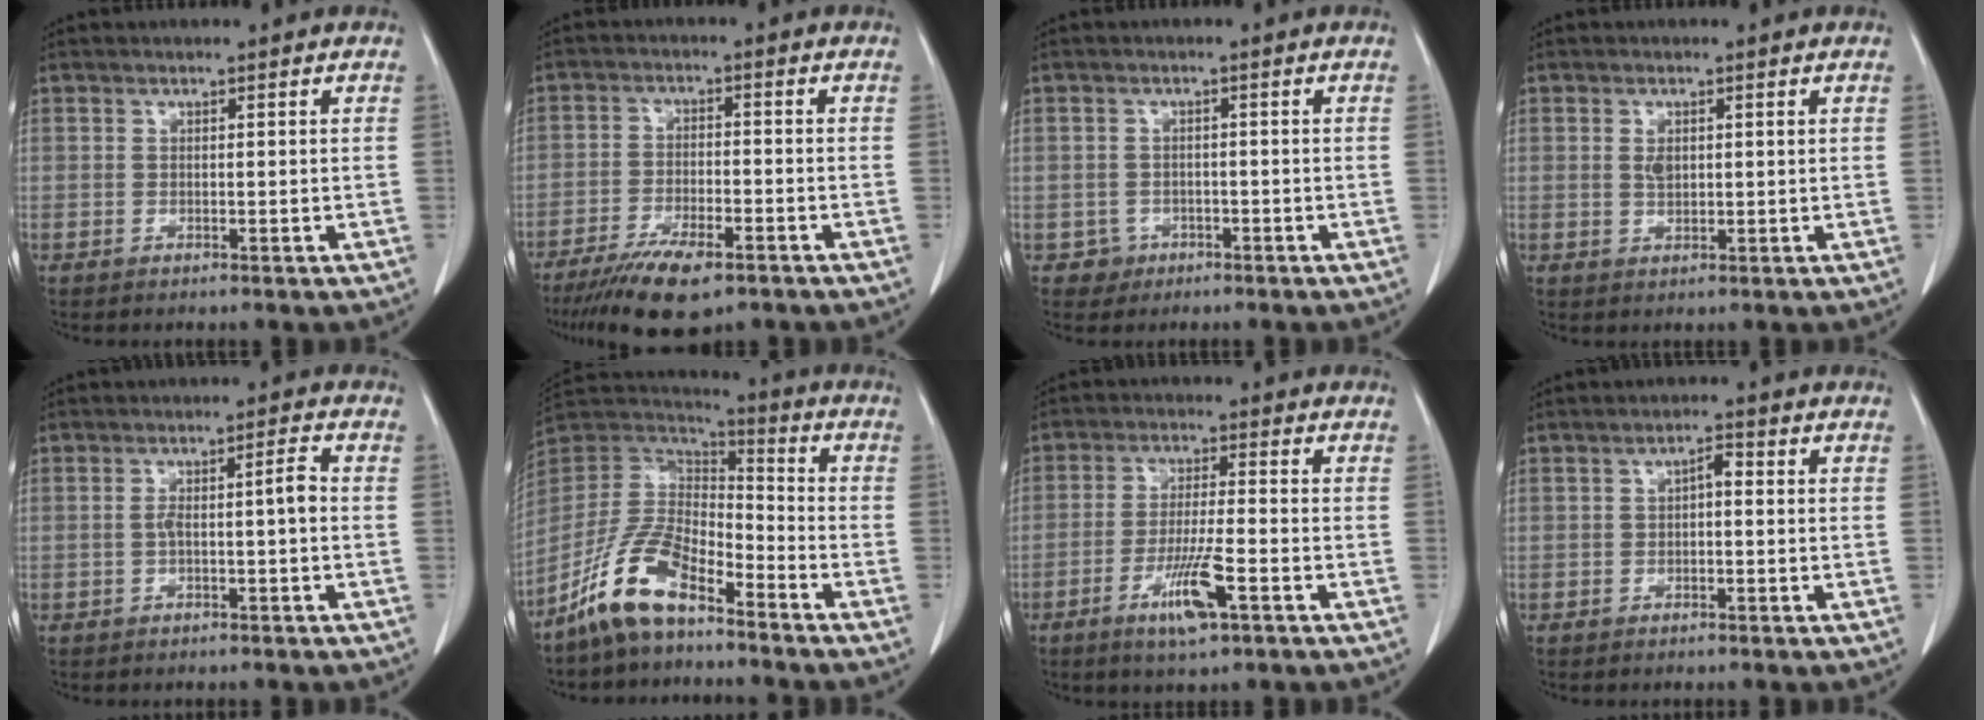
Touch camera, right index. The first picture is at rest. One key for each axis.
{"total": 9.8, "fx": -6.8, "fy": 2.7, "fz": 6.5, "tx": -0.112, "ty": -0.017, "tz": -0.112}
{"total": 2.5, "fx": -1.1, "fy": 2.2, "fz": -0.3, "tx": 0.012, "ty": 0.014, "tz": -0.014}
{"total": 2.1, "fx": 0.5, "fy": 1.1, "fz": 1.8, "tx": -0.033, "ty": 0.001, "tz": 0.011}
{"total": 3.5, "fx": -0.6, "fy": 0.2, "fz": 3.5, "tx": -0.059, "ty": 0.013, "tz": -0.007}
{"total": 12.2, "fx": -8.6, "fy": 4.5, "fz": 7.5, "tx": -0.165, "ty": 0.015, "tz": -0.168}
{"total": 7.6, "fx": -3.8, "fy": 0.5, "fz": 6.6, "tx": -0.127, "ty": -0.012, "tz": -0.065}
{"total": 2.0, "fx": 0.0, "fy": 0.8, "fz": 1.8, "tx": -0.027, "ty": 0.008, "tz": -0.002}